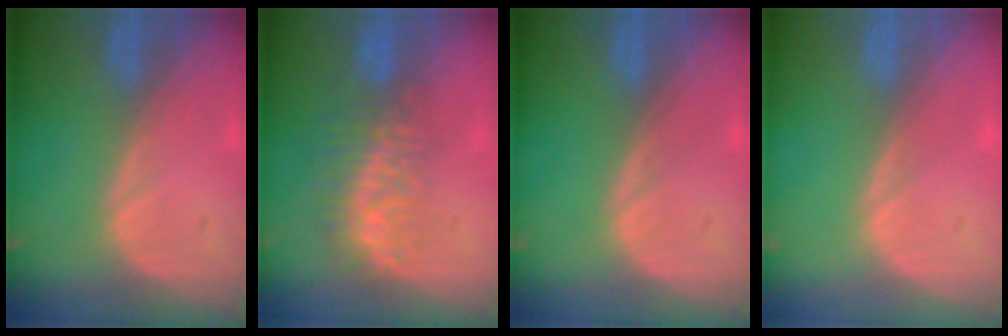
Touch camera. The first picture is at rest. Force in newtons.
{"total": 8.3, "press": 6.9, "slide": 4.6}
{"total": 0.0}
{"total": 0.0}